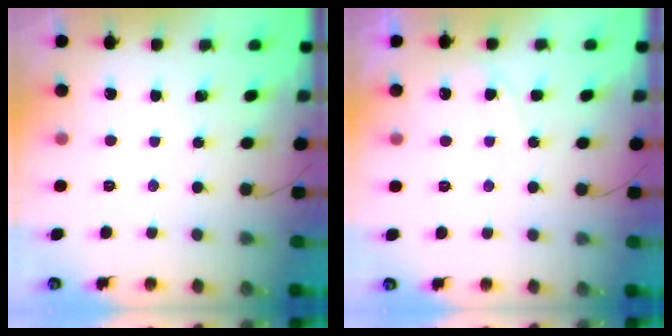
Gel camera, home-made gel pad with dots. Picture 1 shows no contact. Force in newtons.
{"total": 6.2, "press": 6.2, "slide": 0.7}